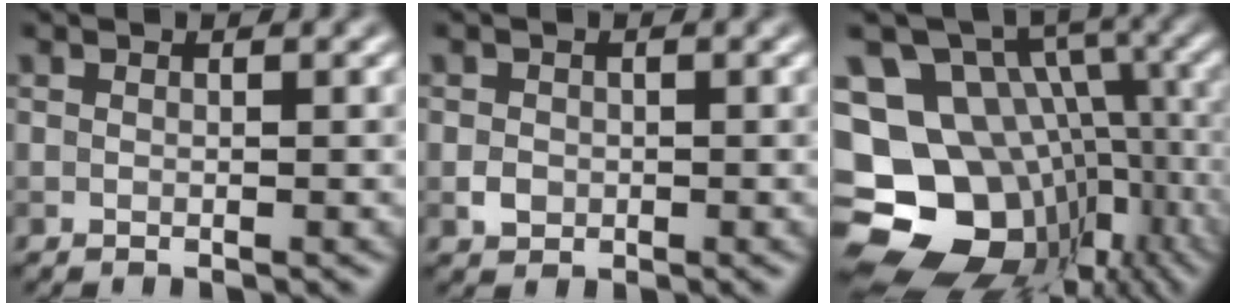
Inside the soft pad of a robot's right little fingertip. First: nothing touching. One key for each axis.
{"total": 1.3, "fx": -0.2, "fy": 1.1, "fz": 0.5, "tx": -0.005, "ty": -0.003, "tz": -0.007}
{"total": 17.7, "fx": -5.9, "fy": 14.3, "fz": 8.4, "tx": -0.172, "ty": -0.008, "tz": -0.070}